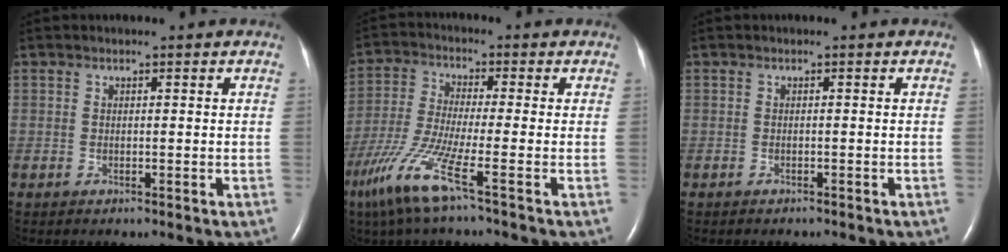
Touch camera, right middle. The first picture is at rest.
{"total": 9.3, "force": [-5.1, -0.8, 7.7], "torque": [-0.167, -0.028, -0.109]}
{"total": 1.5, "force": [-1.4, 0.5, 0.5], "torque": [-0.012, -0.003, -0.015]}